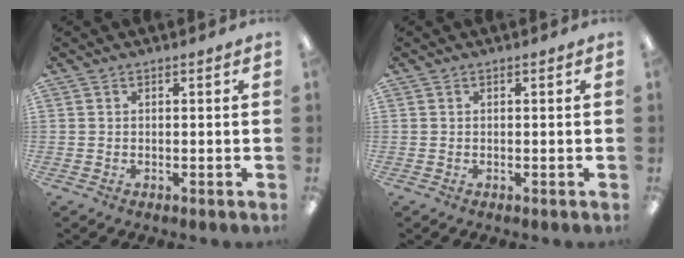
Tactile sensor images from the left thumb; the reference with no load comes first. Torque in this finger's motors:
{"motor_torque": [0.00, 0.00, -0.07, 0.07, 0.00]}